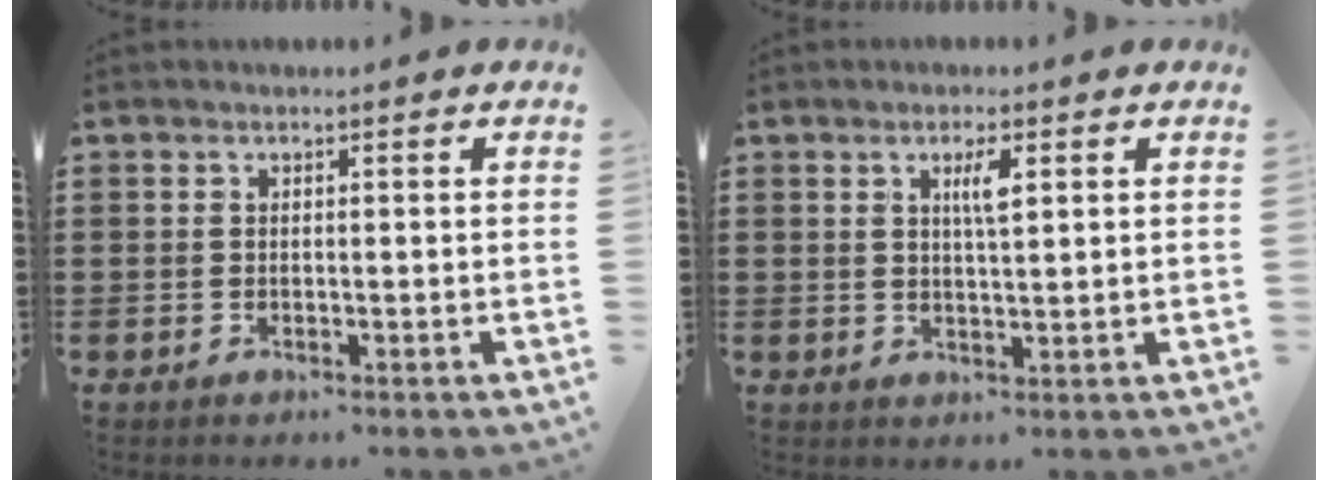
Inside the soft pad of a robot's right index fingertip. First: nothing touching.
{"total": 3.2, "force": [1.2, 0.7, 2.9], "torque": [-0.052, 0.002, 0.016]}